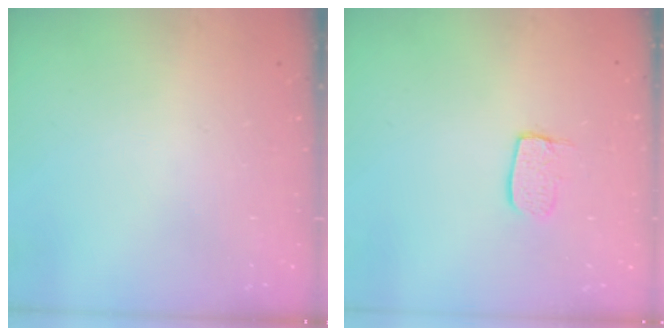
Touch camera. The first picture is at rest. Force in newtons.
{"total": 7.0, "press": 7.0, "slide": 0.5}